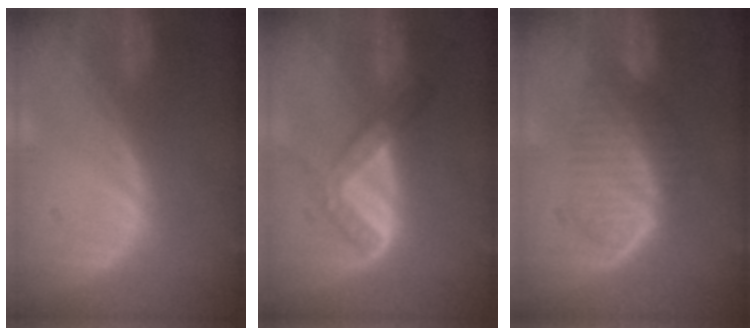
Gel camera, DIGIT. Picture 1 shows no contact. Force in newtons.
{"total": 5.4, "press": 5.1, "slide": 1.6}
{"total": 6.0, "press": 5.7, "slide": 1.6}